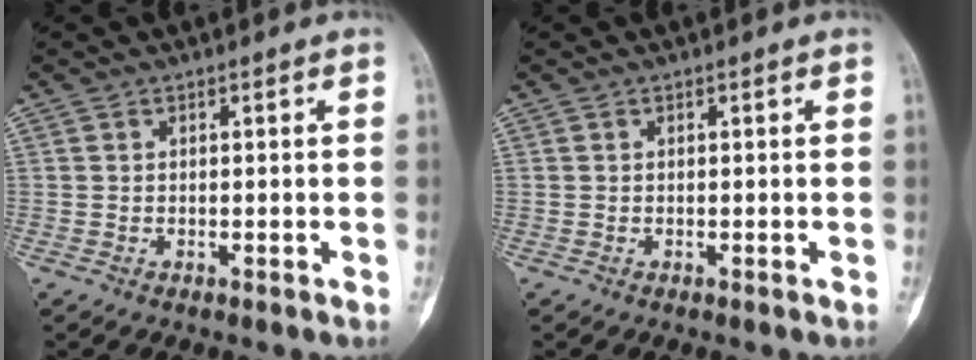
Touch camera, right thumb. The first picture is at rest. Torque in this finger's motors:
{"motor_torque": [0.00, 0.00, 0.02, -0.03, 0.02]}